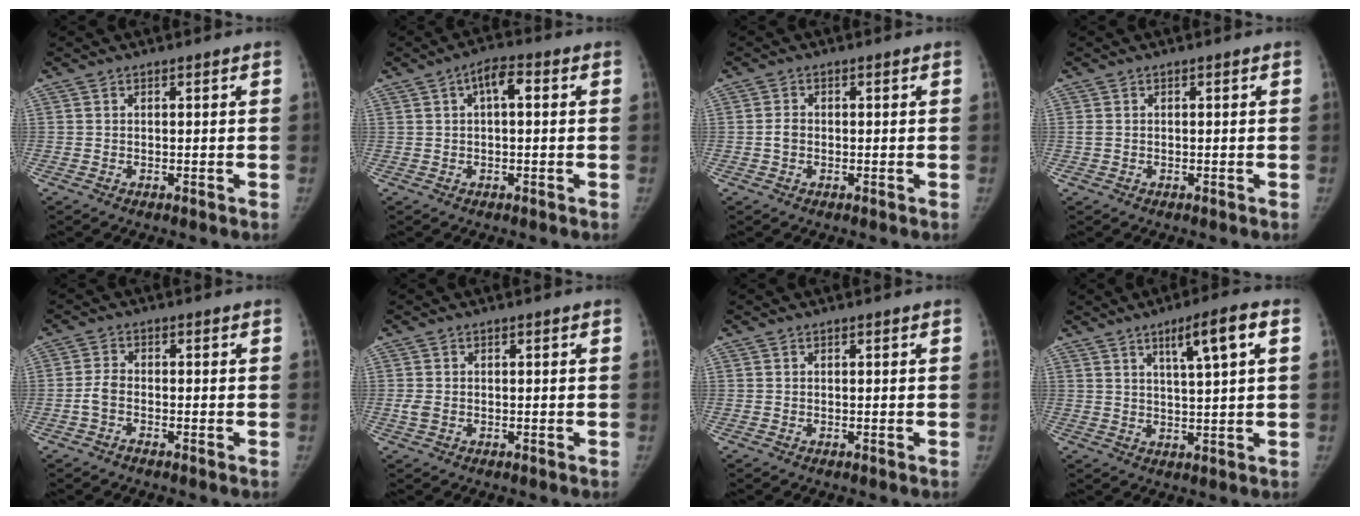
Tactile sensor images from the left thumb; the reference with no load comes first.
{"total": 4.2, "force": [1.0, 1.8, 3.7], "torque": [-0.055, 0.015, 0.011]}
{"total": 1.7, "force": [-0.4, 1.3, 0.9], "torque": [-0.014, 0.006, -0.010]}
{"total": 0.8, "force": [0.0, 0.7, 0.4], "torque": [-0.012, -0.001, 0.001]}
{"total": 2.5, "force": [-1.4, 1.3, 1.7], "torque": [-0.038, 0.015, -0.032]}
{"total": 1.7, "force": [-0.3, 1.3, 1.1], "torque": [-0.026, -0.001, -0.007]}
{"total": 0.0}
{"total": 7.4, "force": [3.3, 0.6, 6.6], "torque": [-0.109, -0.008, 0.054]}